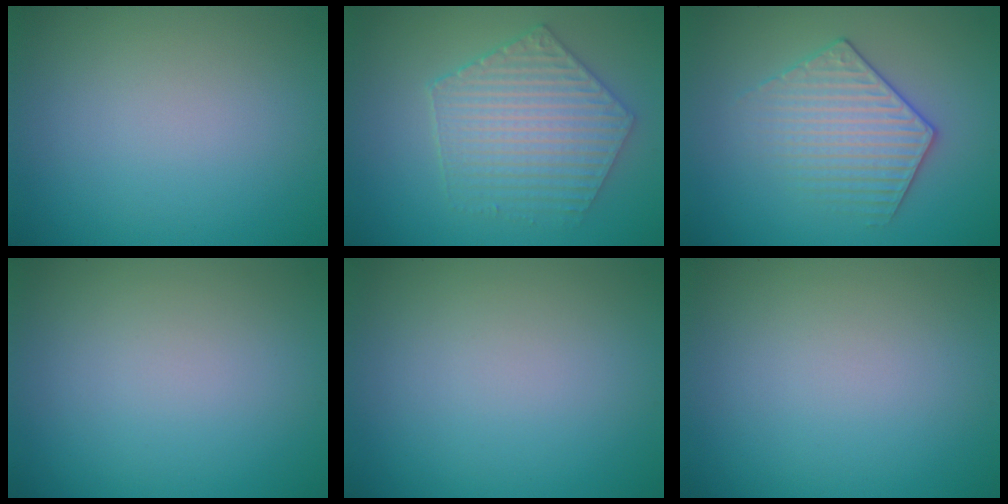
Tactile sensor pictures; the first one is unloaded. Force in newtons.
{"total": 5.0, "press": 4.3, "slide": 2.6}
{"total": 3.5, "press": 3.4, "slide": 0.7}
{"total": 0.0}
{"total": 0.0}
{"total": 0.0}